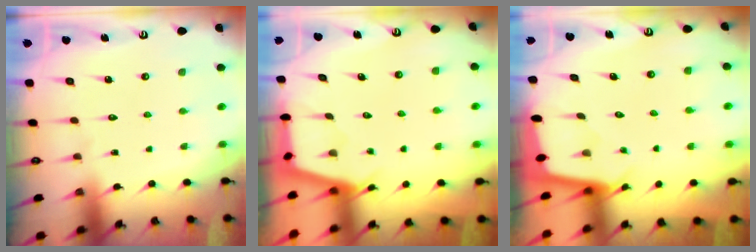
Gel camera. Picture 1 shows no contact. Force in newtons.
{"total": 2.9, "press": 2.8, "slide": 0.3}
{"total": 1.9, "press": 1.9, "slide": 0.1}